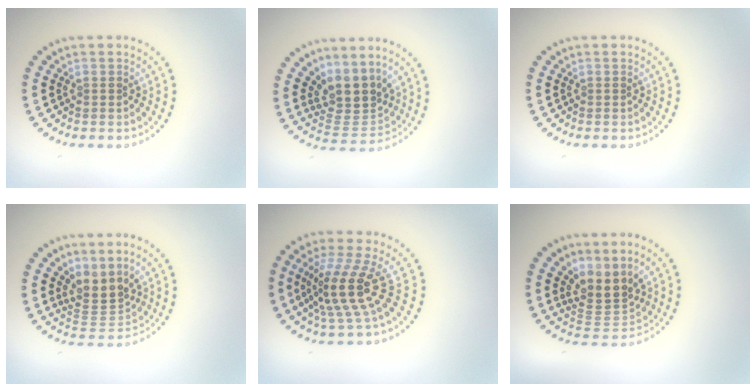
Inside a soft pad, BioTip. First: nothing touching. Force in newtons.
{"total": 4.1, "press": 3.3, "slide": 2.5}
{"total": 0.0}
{"total": 3.2, "press": 2.3, "slide": 2.1}
{"total": 4.7, "press": 3.4, "slide": 3.2}
{"total": 3.5, "press": 2.6, "slide": 2.3}